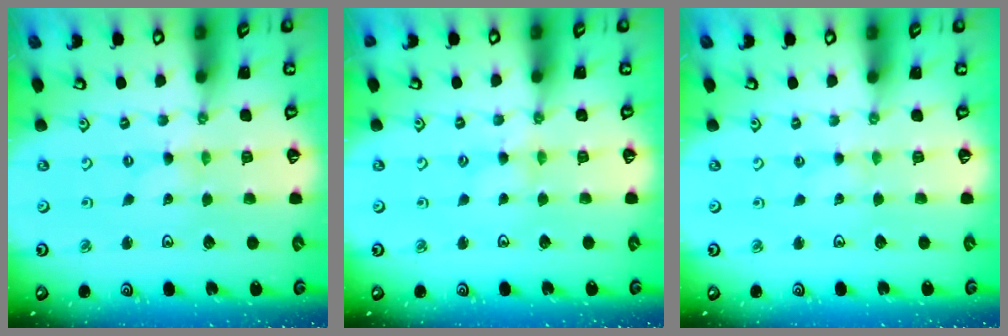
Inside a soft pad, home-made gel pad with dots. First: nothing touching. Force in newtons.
{"total": 2.5, "press": 2.5, "slide": 0.2}
{"total": 0.0}